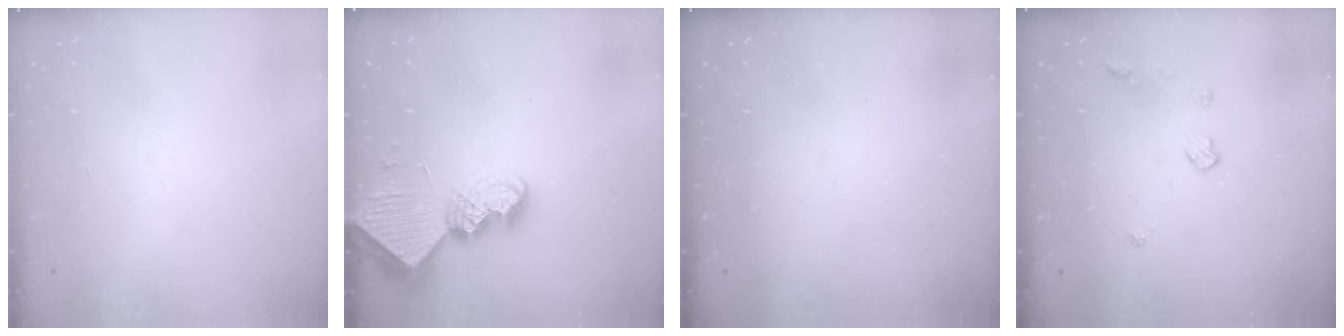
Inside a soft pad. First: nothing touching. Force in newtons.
{"total": 10.0, "press": 10.0, "slide": 0.8}
{"total": 0.0}
{"total": 4.6, "press": 4.5, "slide": 0.8}